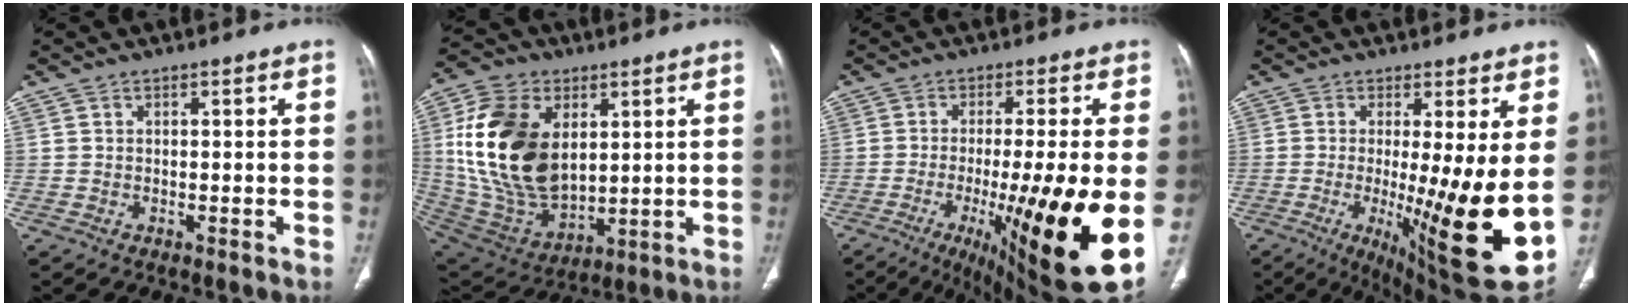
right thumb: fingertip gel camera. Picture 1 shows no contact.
{"total": 22.8, "force": [4.9, 14.3, 17.0], "torque": [-0.314, -0.029, 0.103]}
{"total": 22.5, "force": [-5.1, 3.4, 21.6], "torque": [-0.283, -0.035, -0.060]}
{"total": 16.4, "force": [-1.0, 2.6, 16.1], "torque": [-0.242, -0.043, -0.005]}